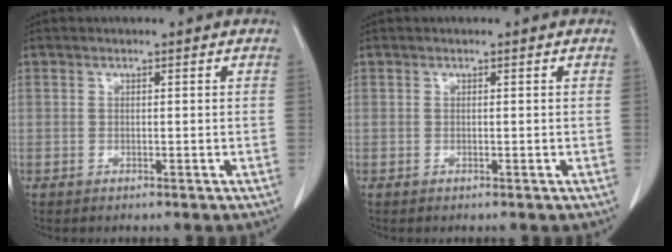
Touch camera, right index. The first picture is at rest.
{"total": 0.0}